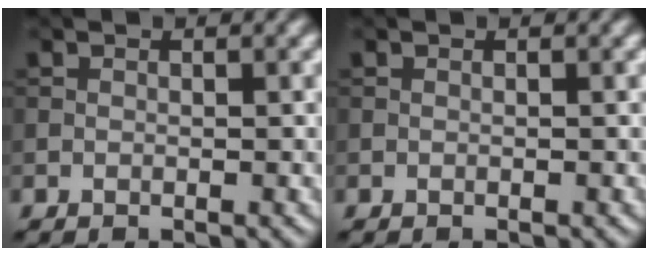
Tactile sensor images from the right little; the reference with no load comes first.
{"total": 0.0}